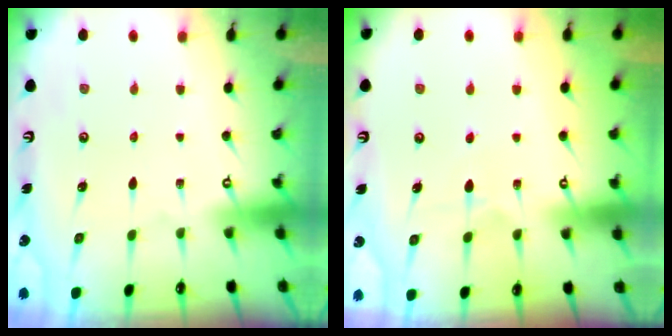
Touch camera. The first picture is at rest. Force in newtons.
{"total": 4.7, "press": 4.7, "slide": 0.6}